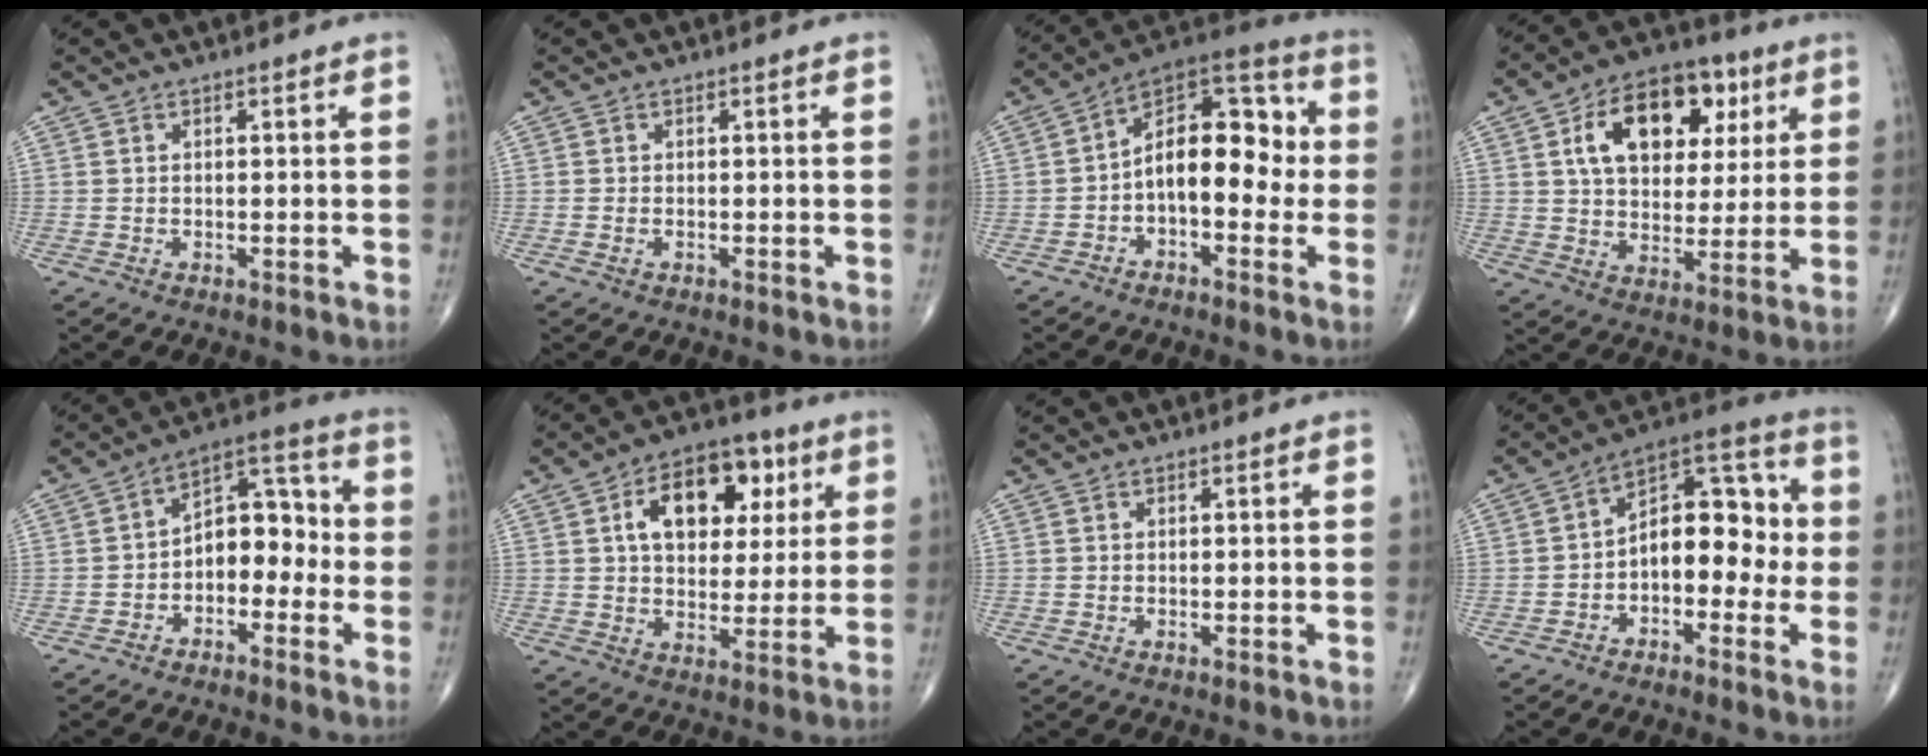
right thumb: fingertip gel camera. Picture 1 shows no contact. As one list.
[{"total": 0.6, "force": [-0.3, 0.4, 0.4], "torque": [-0.010, 0.000, -0.006]}, {"total": 14.7, "force": [-1.2, 8.3, 12.1], "torque": [-0.150, 0.049, -0.035]}, {"total": 18.6, "force": [6.4, 11.9, 12.8], "torque": [-0.170, 0.000, 0.099]}, {"total": 10.2, "force": [-2.3, 6.6, 7.5], "torque": [-0.075, 0.049, -0.051]}, {"total": 15.3, "force": [5.0, 9.6, 10.8], "torque": [-0.124, 0.003, 0.076]}, {"total": 0.0}, {"total": 12.8, "force": [-1.6, 7.8, 10.1], "torque": [-0.114, 0.048, -0.040]}]